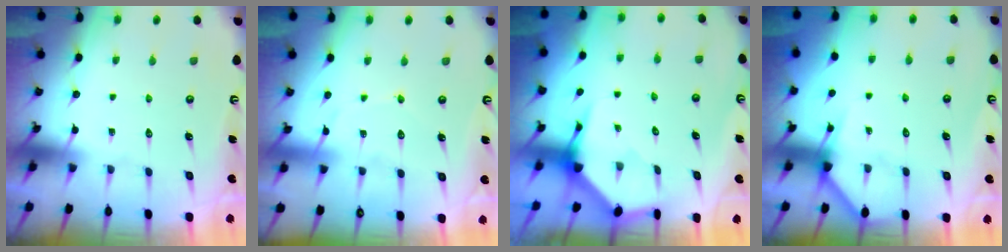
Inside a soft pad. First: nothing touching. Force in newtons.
{"total": 5.3, "press": 5.2, "slide": 0.5}
{"total": 4.0, "press": 3.9, "slide": 0.5}
{"total": 4.8, "press": 4.8, "slide": 0.3}